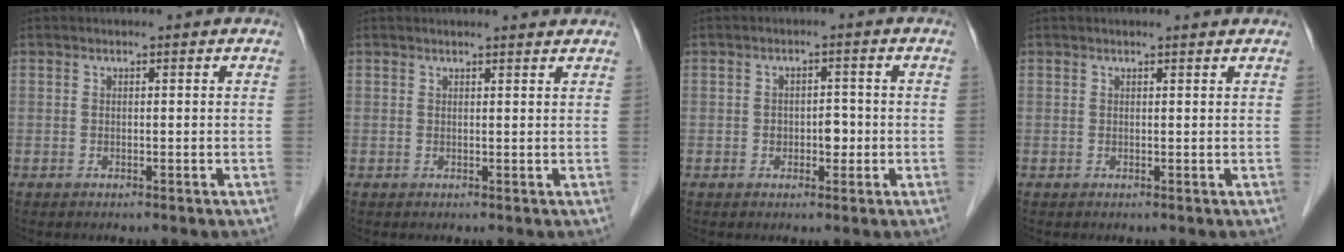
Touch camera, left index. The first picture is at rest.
{"total": 3.6, "force": [3.5, 0.3, 0.8], "torque": [-0.016, 0.007, 0.037]}
{"total": 2.6, "force": [-0.7, 1.7, 1.9], "torque": [-0.024, 0.006, -0.006]}
{"total": 1.7, "force": [1.6, 0.0, 0.4], "torque": [-0.012, 0.004, 0.020]}